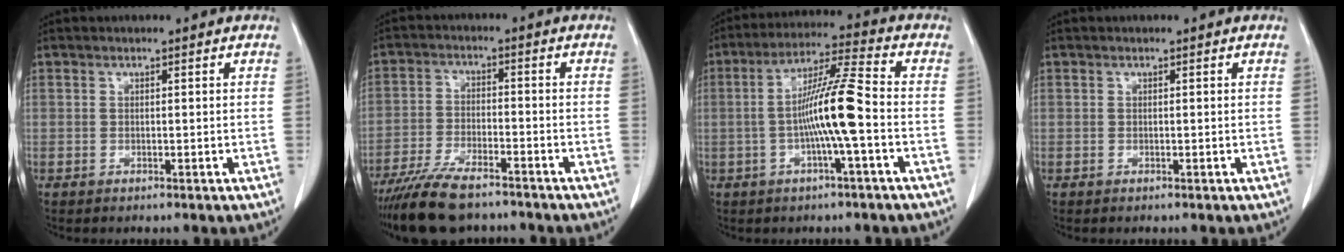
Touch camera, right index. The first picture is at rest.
{"total": 10.6, "force": [-8.7, 2.6, 5.5], "torque": [-0.099, -0.025, -0.149]}
{"total": 10.3, "force": [-1.8, -0.3, 10.1], "torque": [-0.190, 0.013, -0.040]}
{"total": 0.0}